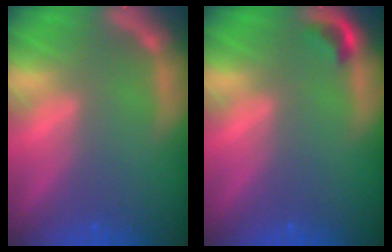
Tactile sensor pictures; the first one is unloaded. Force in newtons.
{"total": 1.4}